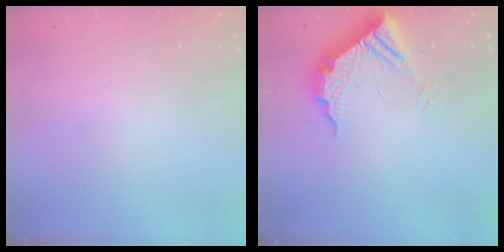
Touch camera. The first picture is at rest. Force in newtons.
{"total": 13.0, "press": 12.9, "slide": 1.1}